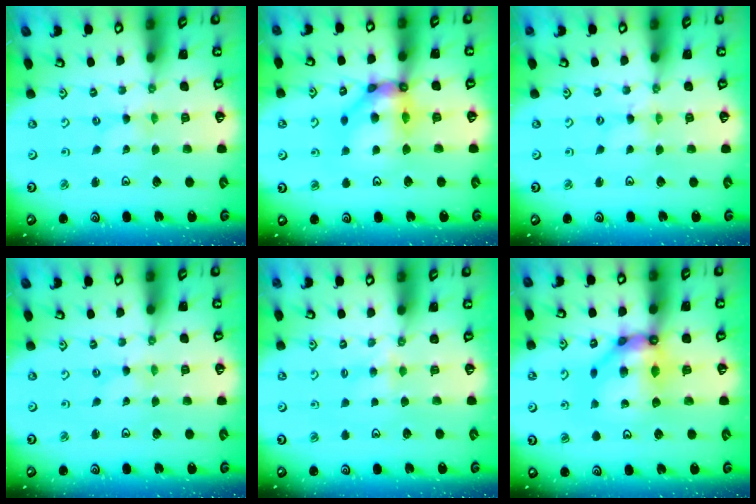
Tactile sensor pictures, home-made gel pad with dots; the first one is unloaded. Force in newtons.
{"total": 12.7, "press": 12.5, "slide": 2.0}
{"total": 0.8, "press": 0.8, "slide": 0.2}
{"total": 0.0}
{"total": 3.0, "press": 2.9, "slide": 0.4}
{"total": 11.6, "press": 11.6, "slide": 0.7}